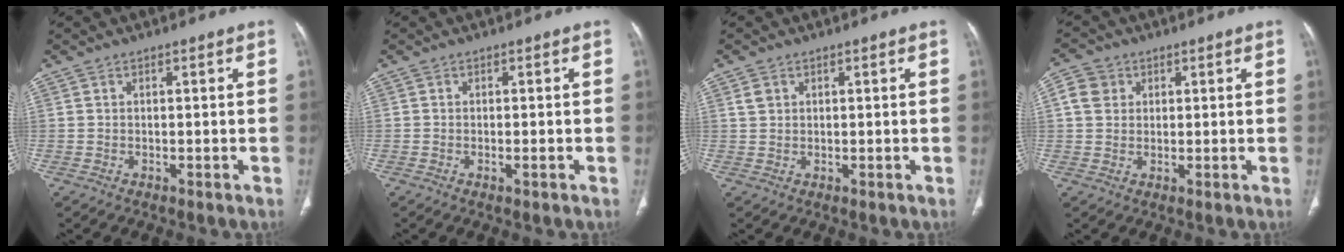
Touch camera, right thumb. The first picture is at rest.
{"total": 1.2, "force": [-0.5, 0.3, 1.0], "torque": [-0.018, 0.000, -0.008]}
{"total": 1.8, "force": [0.8, 1.4, 0.8], "torque": [-0.011, 0.000, 0.016]}
{"total": 4.6, "force": [1.4, 4.0, 1.7], "torque": [-0.016, 0.002, 0.024]}